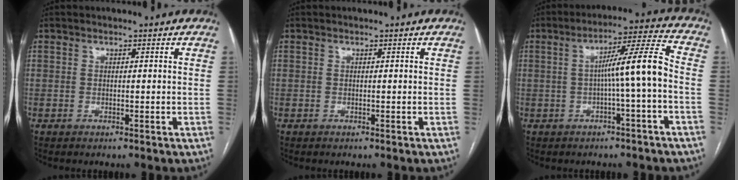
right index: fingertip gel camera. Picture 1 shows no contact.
{"total": 0.0}
{"total": 8.7, "force": [-0.9, -0.8, 8.6], "torque": [-0.137, 0.022, -0.013]}